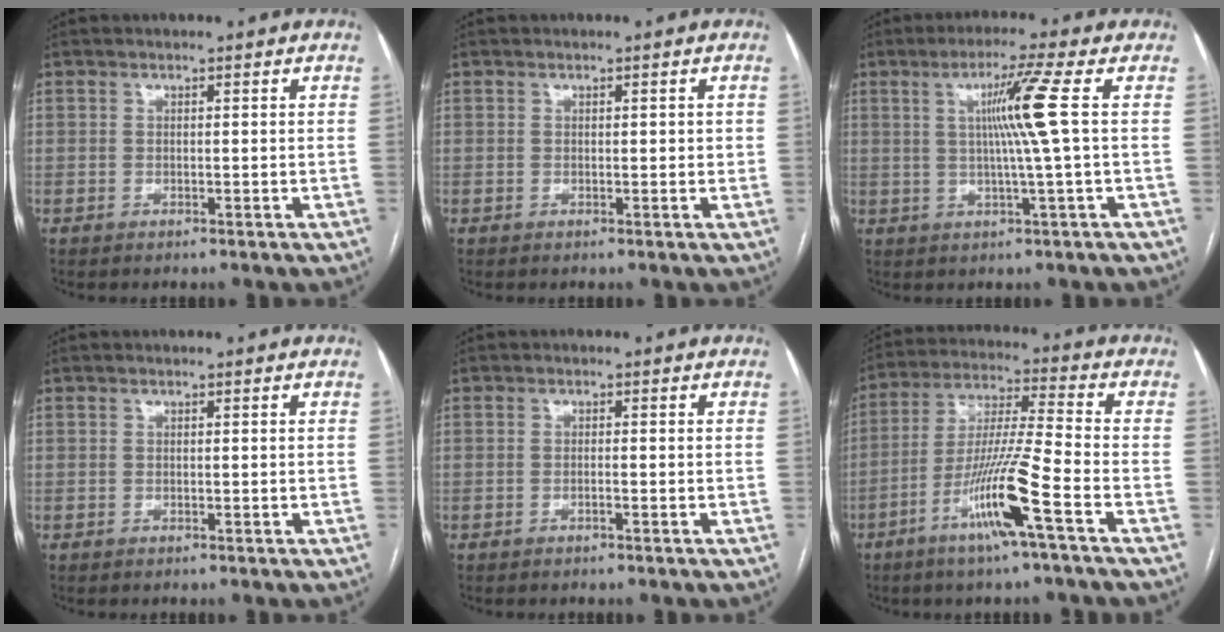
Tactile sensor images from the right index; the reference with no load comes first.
{"total": 1.1, "force": [0.2, 0.5, 0.9], "torque": [-0.010, 0.002, 0.004]}
{"total": 7.4, "force": [1.2, -2.2, 7.0], "torque": [-0.126, 0.002, 0.029]}
{"total": 0.0}
{"total": 0.7, "force": [-0.3, 0.0, 0.6], "torque": [-0.012, 0.001, -0.004]}
{"total": 12.6, "force": [-6.0, -1.0, 11.1], "torque": [-0.218, -0.011, -0.116]}